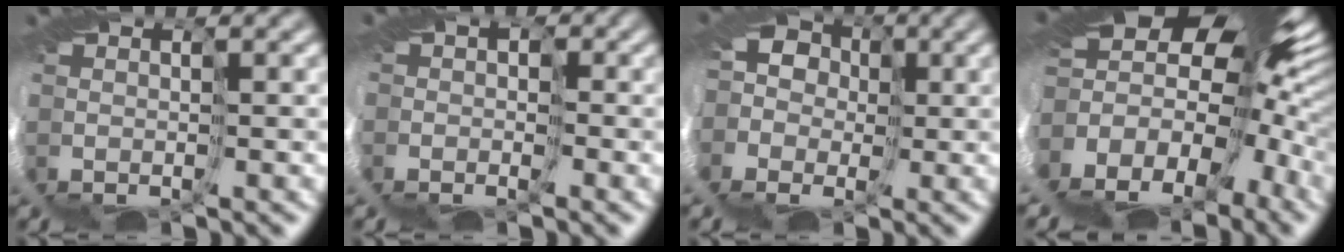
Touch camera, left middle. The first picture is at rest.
{"total": 3.7, "force": [-0.6, 3.3, 1.7], "torque": [-0.024, 0.005, -0.023]}
{"total": 8.4, "force": [-2.2, 7.8, 2.2], "torque": [-0.068, -0.004, -0.063]}
{"total": 15.2, "force": [0.3, 9.0, 12.2], "torque": [-0.163, 0.001, -0.004]}